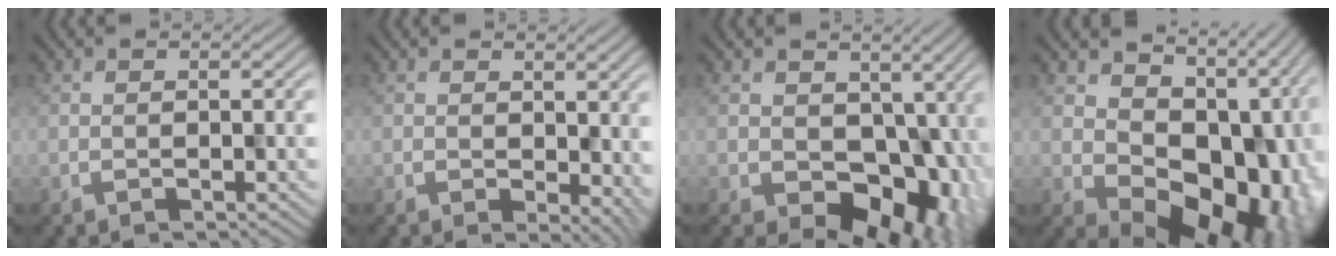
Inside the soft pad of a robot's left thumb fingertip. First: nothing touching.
{"total": 3.7, "force": [-0.6, 2.1, 3.0], "torque": [-0.033, -0.013, 0.010]}
{"total": 9.3, "force": [-1.5, 6.9, 6.1], "torque": [-0.076, -0.031, -0.019]}
{"total": 15.3, "force": [1.6, 11.0, 10.5], "torque": [-0.124, -0.042, 0.065]}